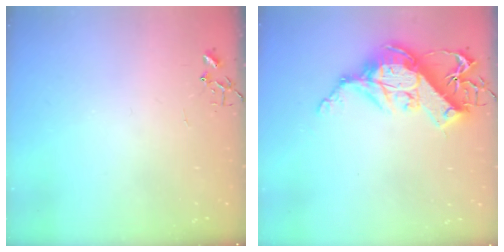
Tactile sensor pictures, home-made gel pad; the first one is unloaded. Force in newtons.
{"total": 15.6, "press": 15.4, "slide": 2.0}